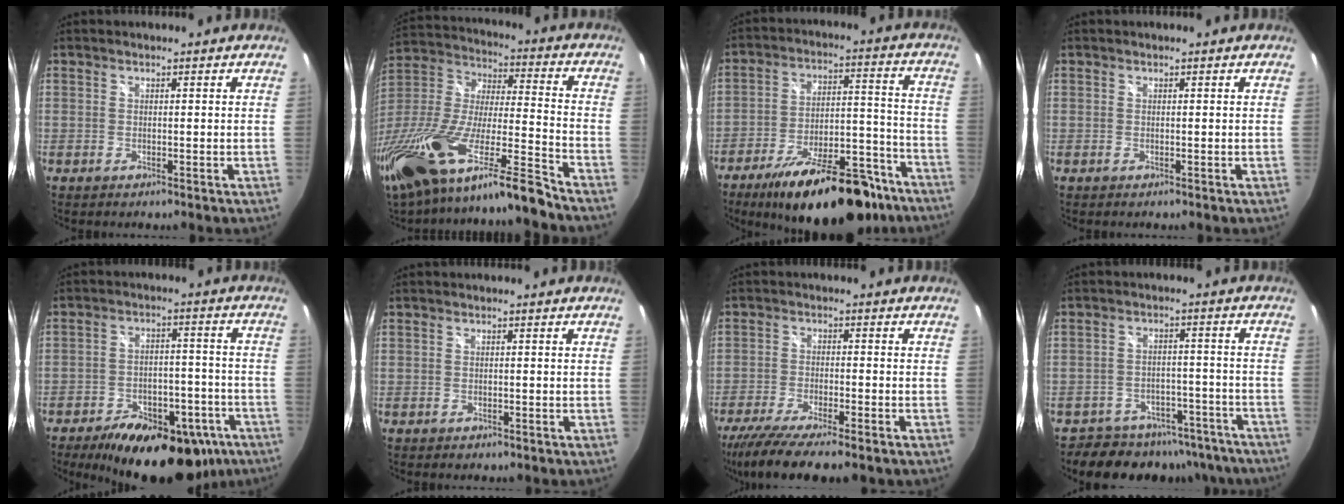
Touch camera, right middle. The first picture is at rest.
{"total": 26.6, "force": [-19.2, 2.6, 18.2], "torque": [-0.352, -0.060, -0.344]}
{"total": 24.4, "force": [-18.1, 8.7, 13.9], "torque": [-0.220, -0.002, -0.253]}
{"total": 0.0}
{"total": 23.7, "force": [-16.3, 11.4, 12.9], "torque": [-0.214, 0.005, -0.205]}
{"total": 0.9, "force": [-0.7, 0.6, 0.3], "torque": [-0.008, -0.003, -0.011]}
{"total": 12.7, "force": [-9.9, 2.1, 7.7], "torque": [-0.164, -0.048, -0.168]}
{"total": 14.3, "force": [-11.9, 6.9, 3.9], "torque": [-0.074, 0.018, -0.147]}